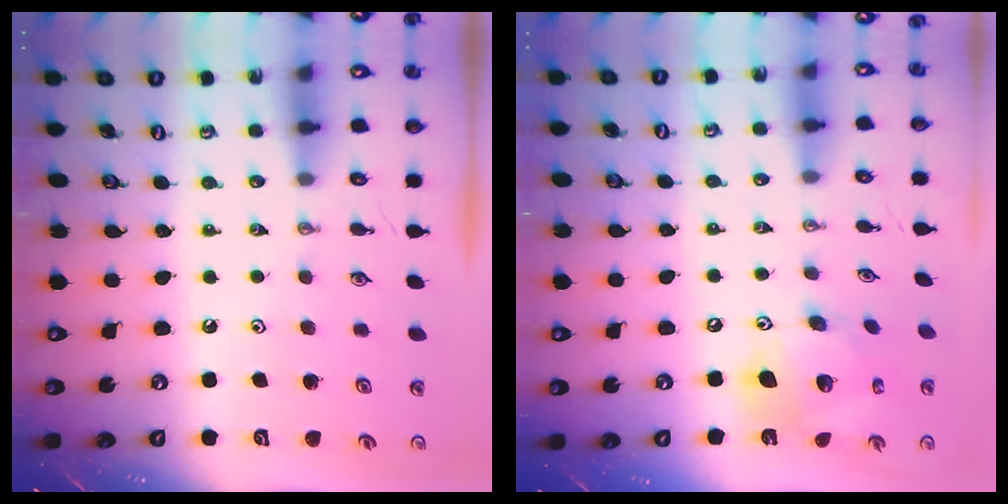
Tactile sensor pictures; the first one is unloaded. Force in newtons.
{"total": 16.1, "press": 16.0, "slide": 2.1}